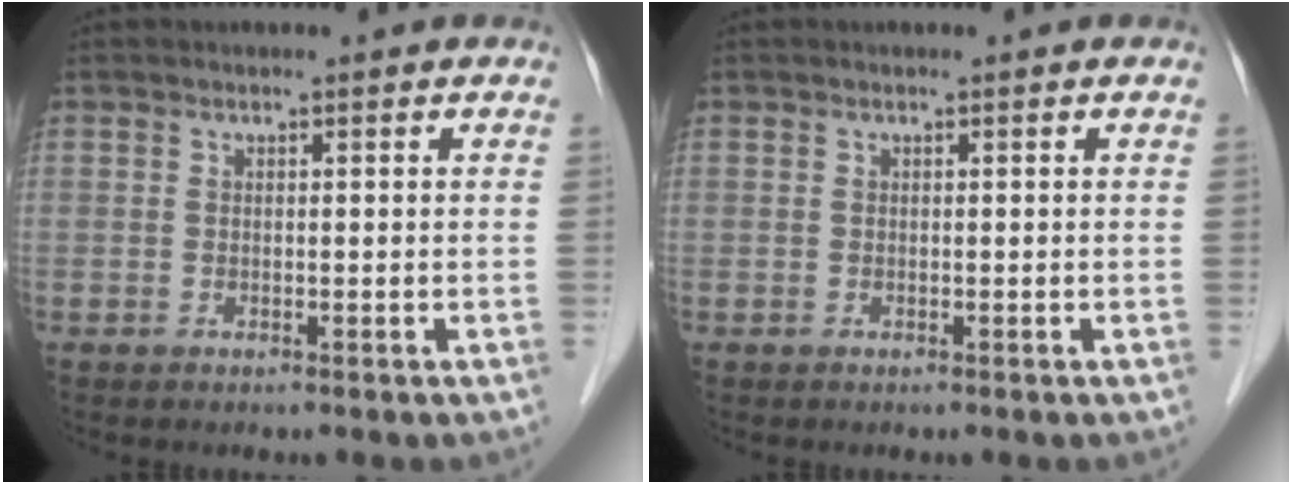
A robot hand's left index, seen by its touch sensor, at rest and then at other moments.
{"total": 0.0}